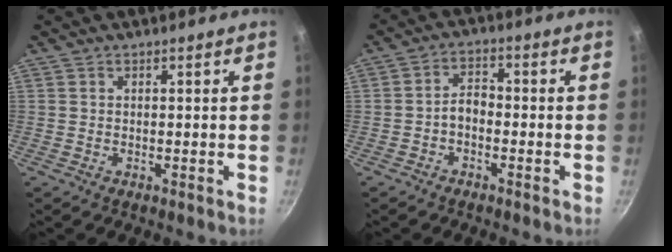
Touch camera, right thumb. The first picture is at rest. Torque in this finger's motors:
{"motor_torque": [0.68, 0.50, 0.64, 0.23, -0.02]}